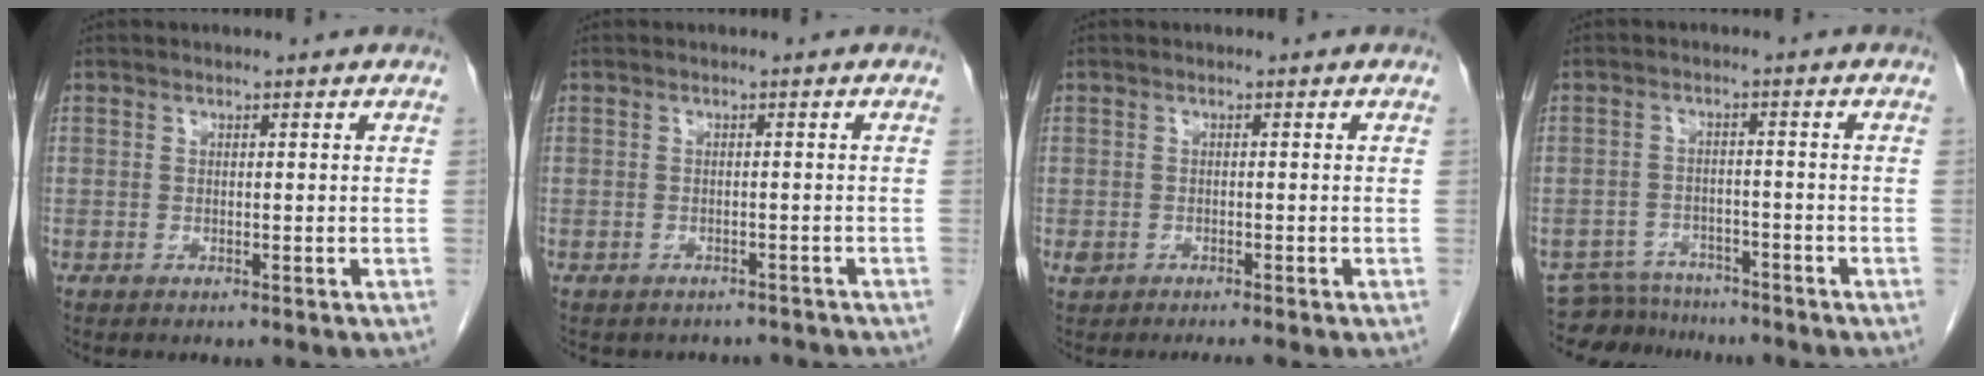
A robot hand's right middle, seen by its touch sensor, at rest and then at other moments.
{"total": 5.5, "force": [-5.0, 2.4, 0.5], "torque": [-0.005, 0.006, -0.051]}
{"total": 1.4, "force": [-1.0, 0.4, 1.0], "torque": [-0.024, -0.004, -0.016]}
{"total": 7.4, "force": [-6.9, 2.4, 0.3], "torque": [-0.003, 0.003, -0.107]}